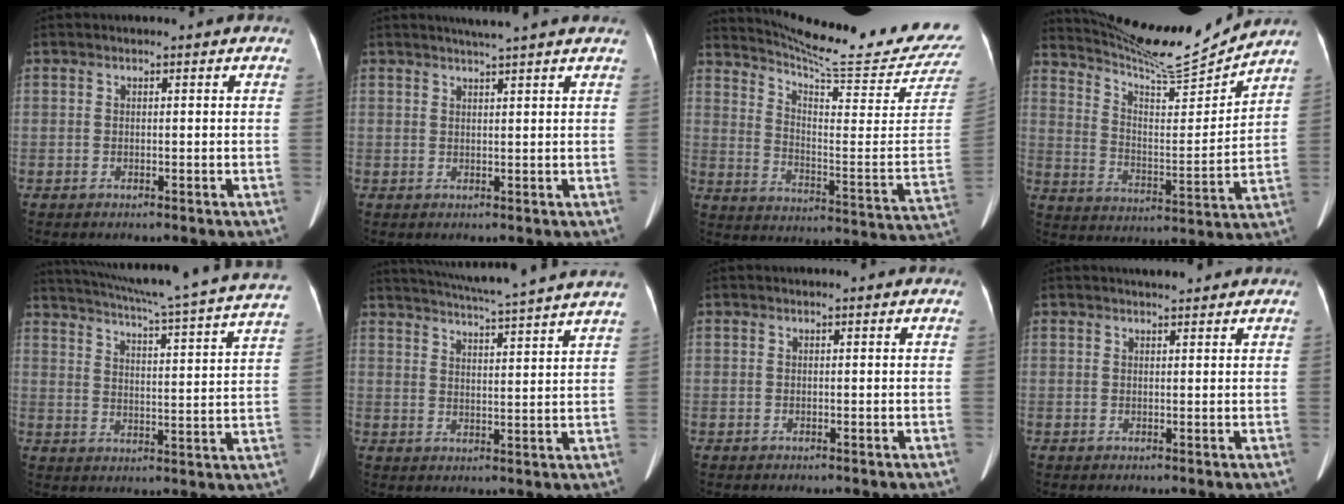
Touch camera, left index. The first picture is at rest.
{"total": 6.8, "force": [5.9, -0.3, 3.3], "torque": [-0.052, 0.023, 0.071]}
{"total": 22.8, "force": [21.1, -1.1, 8.6], "torque": [-0.143, -0.123, 0.278]}
{"total": 14.4, "force": [14.0, -1.0, 3.0], "torque": [-0.065, -0.027, 0.228]}
{"total": 27.5, "force": [24.6, -0.2, 12.3], "torque": [-0.204, -0.053, 0.309]}
{"total": 19.6, "force": [17.8, -1.2, 8.1], "torque": [-0.144, -0.015, 0.234]}
{"total": 0.0}
{"total": 3.2, "force": [2.9, 0.6, 1.2], "torque": [-0.017, 0.013, 0.041]}